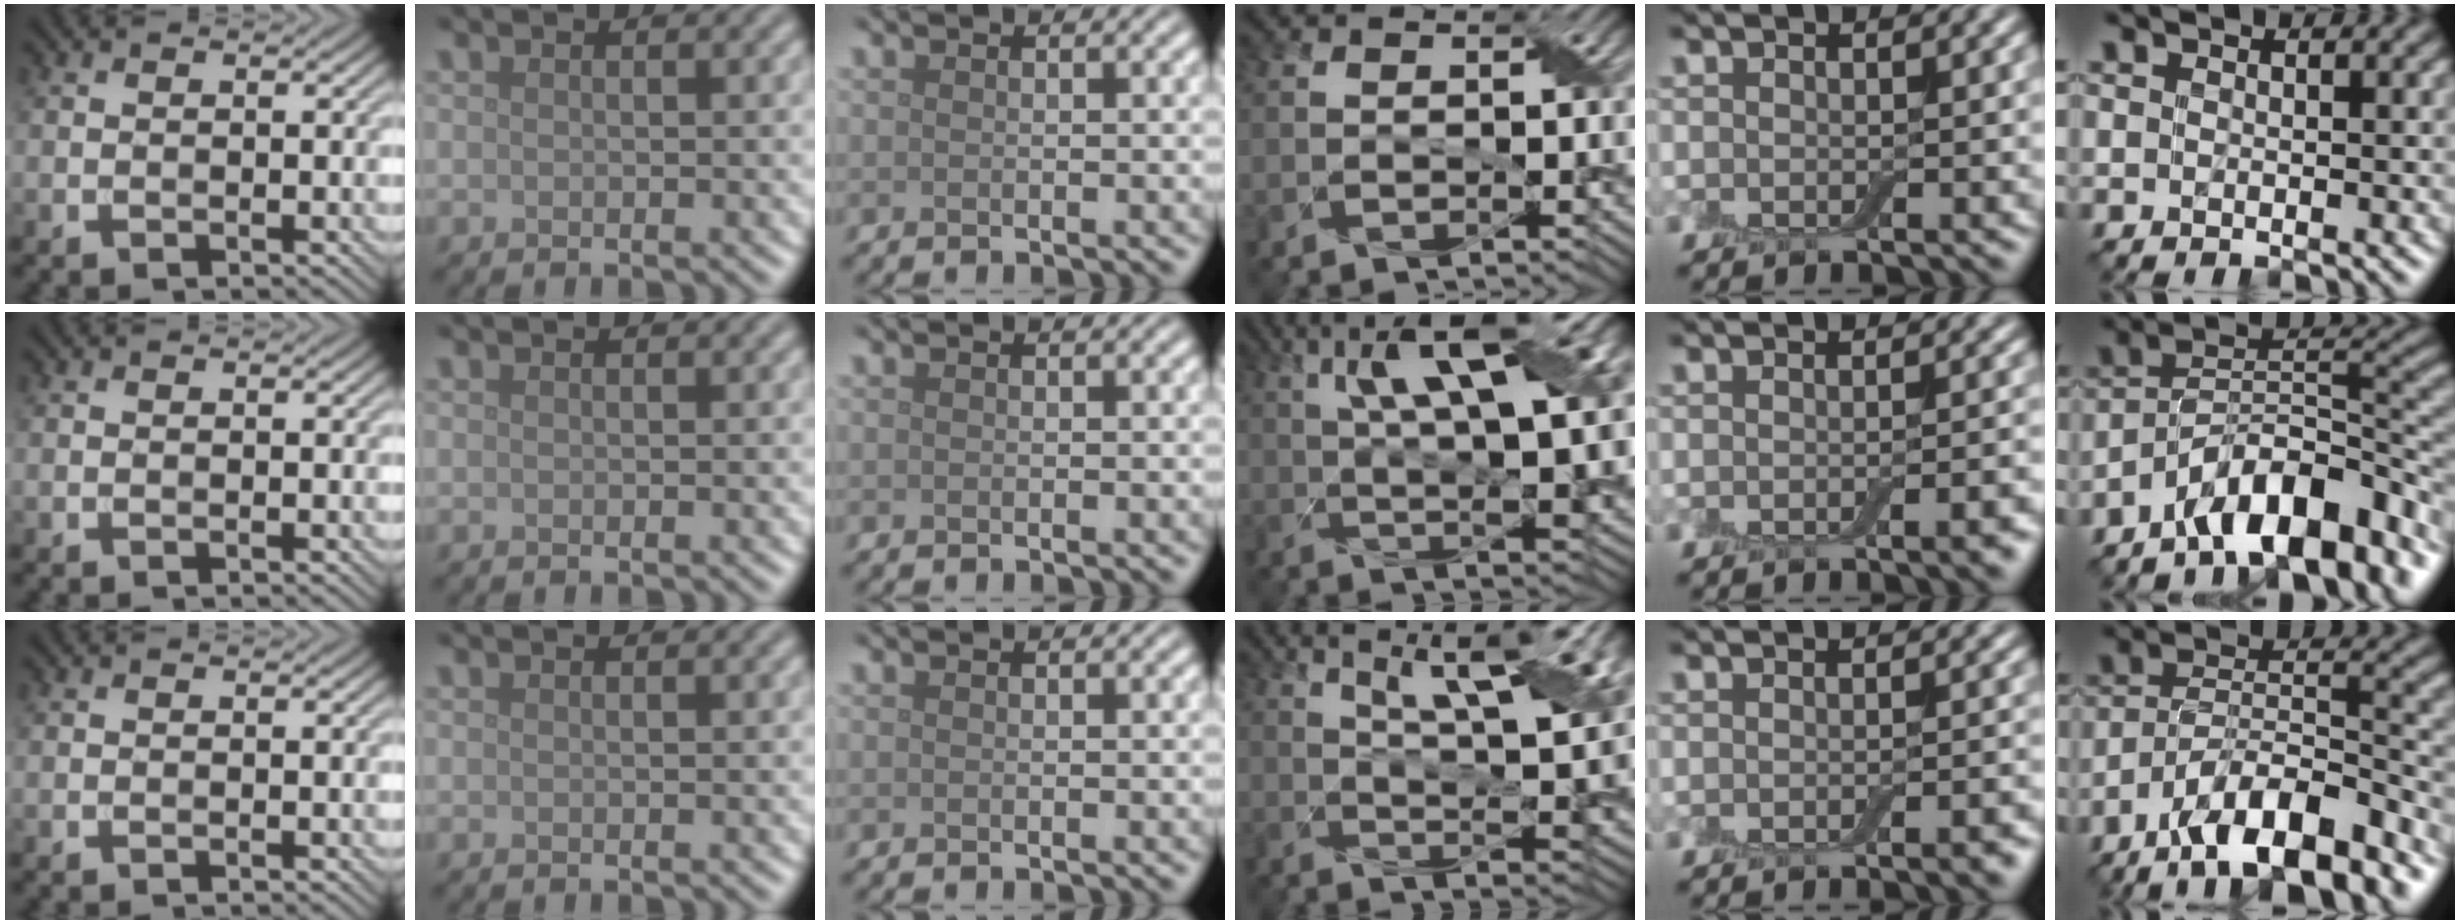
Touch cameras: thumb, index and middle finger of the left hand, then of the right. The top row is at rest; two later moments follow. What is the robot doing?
{"motion": "wrap", "object": "adhesive wrap"}